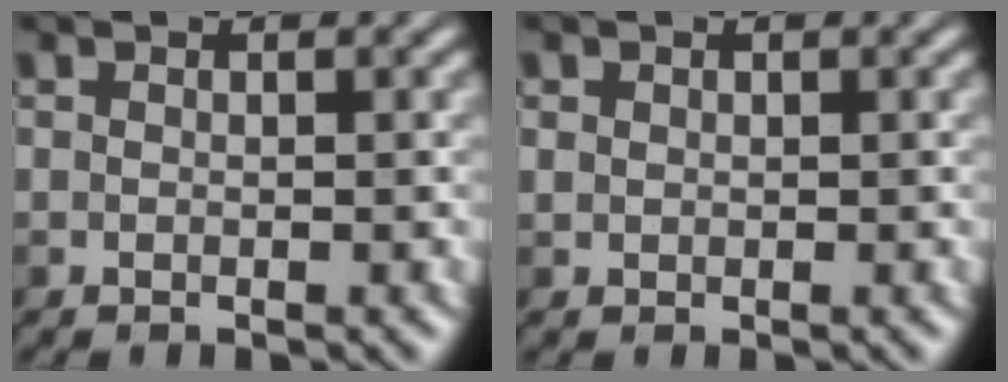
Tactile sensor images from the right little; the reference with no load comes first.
{"total": 0.5, "force": [0.2, 0.5, 0.0], "torque": [-0.004, -0.002, 0.001]}